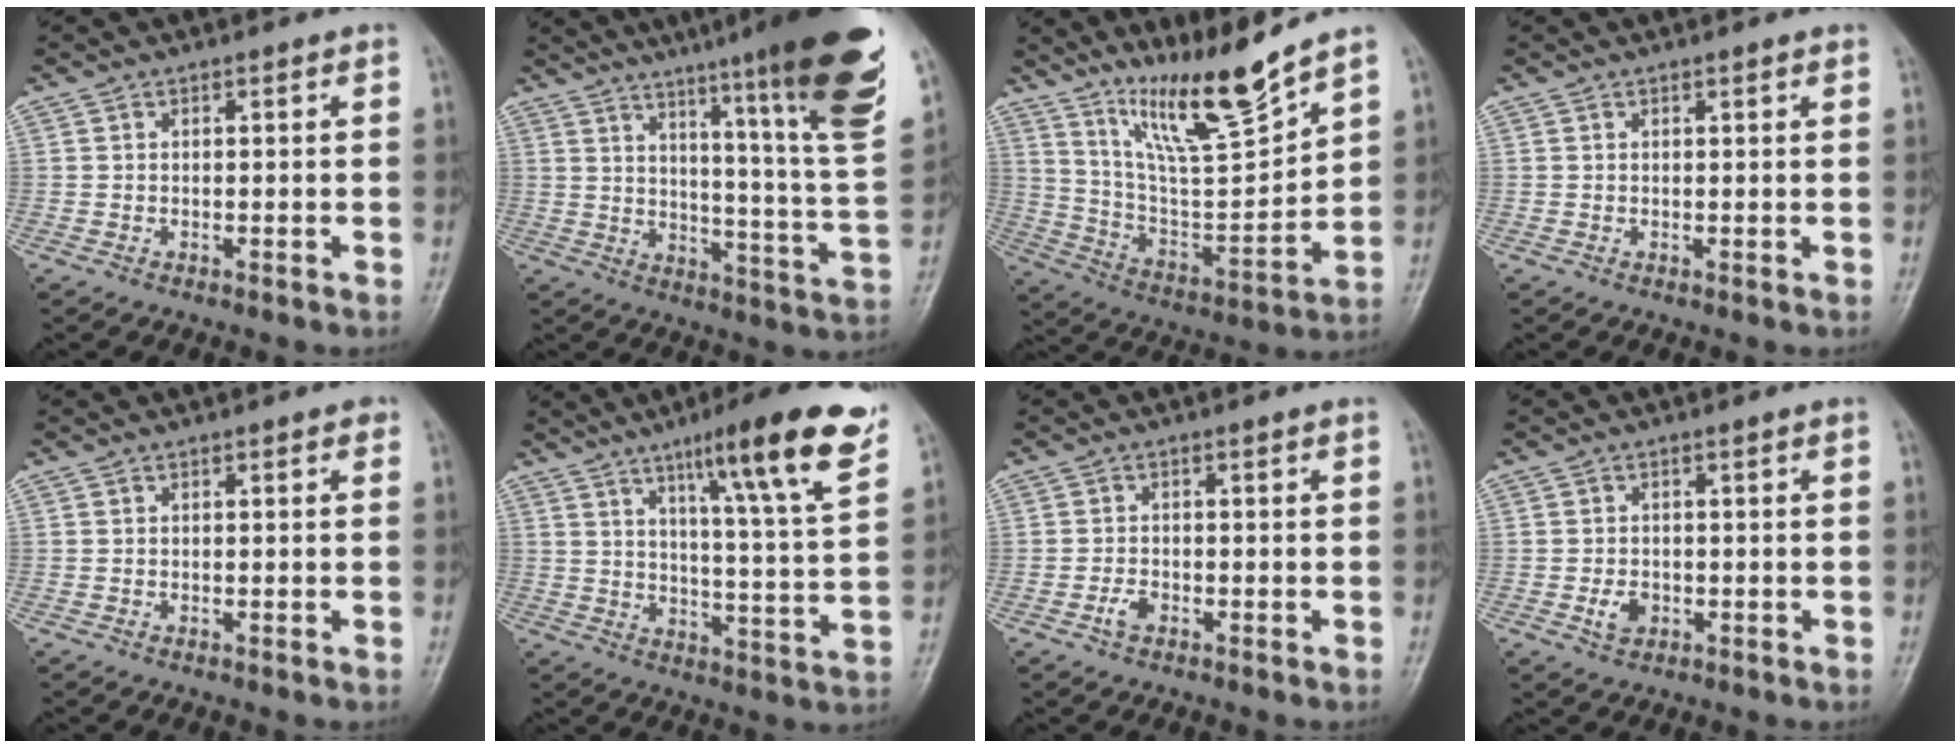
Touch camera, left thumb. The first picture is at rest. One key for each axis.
{"total": 25.4, "fx": 17.0, "fy": 0.9, "fz": 18.8, "tx": -0.247, "ty": -0.099, "tz": 0.232}
{"total": 14.8, "fx": 11.7, "fy": 0.9, "fz": 9.0, "tx": -0.139, "ty": -0.085, "tz": 0.223}
{"total": 0.9, "fx": 0.6, "fy": 0.1, "fz": 0.6, "tx": -0.007, "ty": 0.000, "tz": 0.008}
{"total": 0.6, "fx": 0.2, "fy": 0.3, "fz": 0.4, "tx": -0.001, "ty": 0.002, "tz": -0.001}
{"total": 18.3, "fx": 10.8, "fy": 1.9, "fz": 14.7, "tx": -0.193, "ty": -0.049, "tz": 0.156}
{"total": 2.0, "fx": -1.0, "fy": 1.1, "fz": 1.2, "tx": -0.028, "ty": 0.007, "tz": -0.021}
{"total": 2.7, "fx": -0.7, "fy": 2.0, "fz": 1.7, "tx": -0.027, "ty": 0.001, "tz": -0.010}